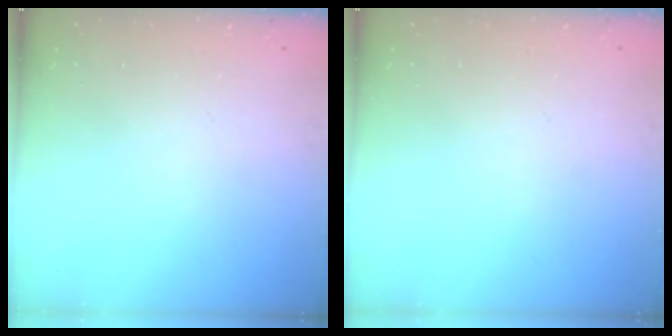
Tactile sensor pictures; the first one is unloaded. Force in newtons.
{"total": 0.0}